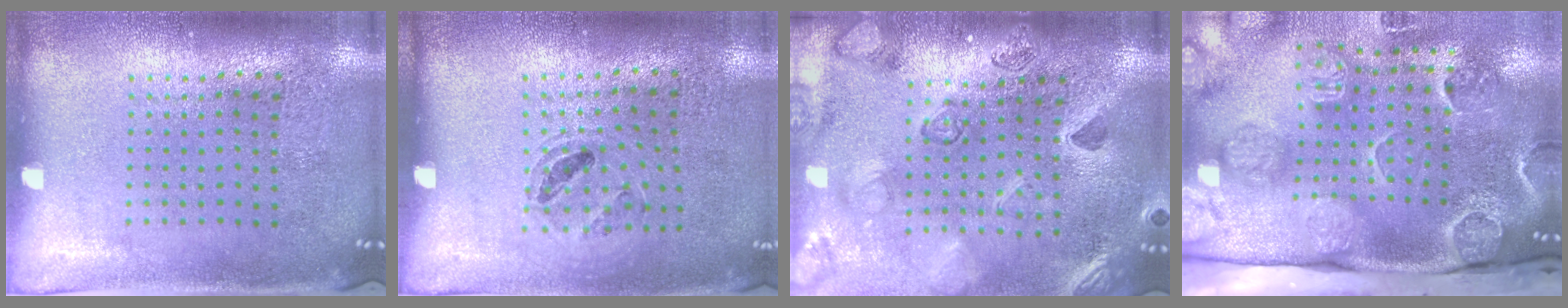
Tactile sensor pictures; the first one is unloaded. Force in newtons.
{"total": 0.9, "press": 0.9, "slide": 0.1}
{"total": 2.4, "press": 2.4, "slide": 0.3}
{"total": 4.2, "press": 3.4, "slide": 2.6}